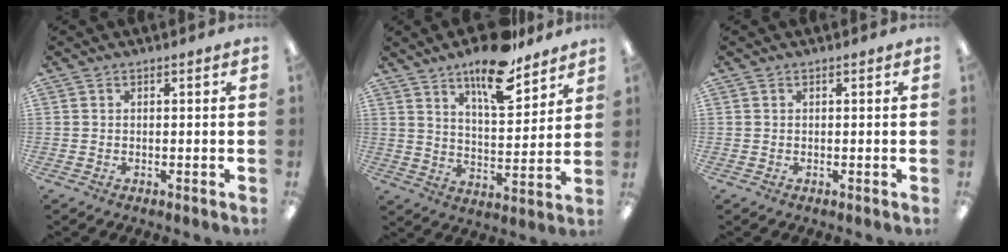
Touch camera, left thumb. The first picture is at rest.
{"total": 14.9, "force": [11.2, 4.8, 8.6], "torque": [-0.132, -0.066, 0.189]}
{"total": 0.0}